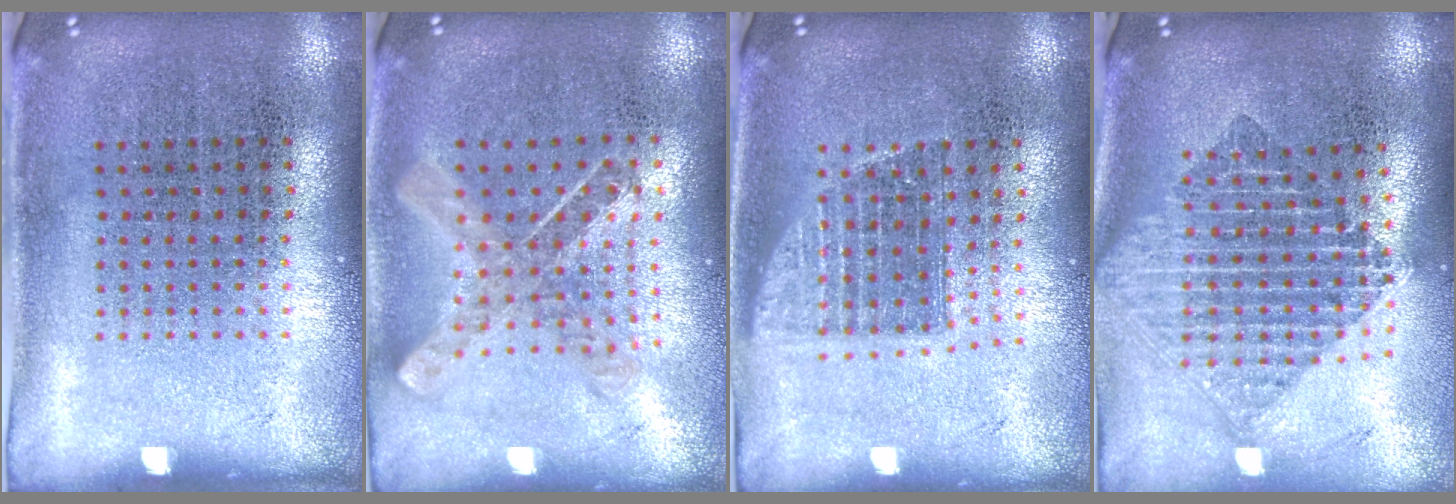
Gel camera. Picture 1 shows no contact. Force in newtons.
{"total": 0.9, "press": 0.8, "slide": 0.2}
{"total": 1.2, "press": 1.0, "slide": 0.7}
{"total": 2.2, "press": 1.6, "slide": 1.4}